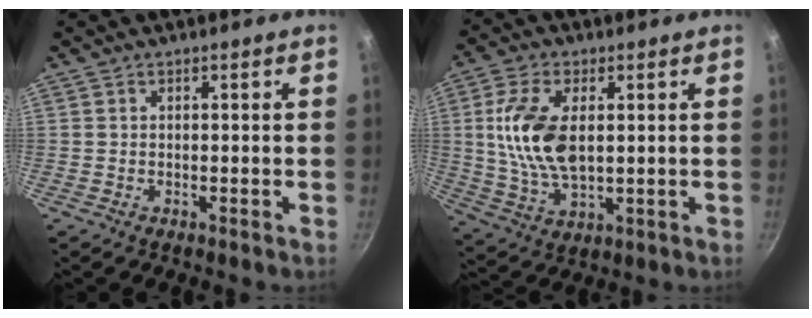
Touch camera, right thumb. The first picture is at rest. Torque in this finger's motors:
{"motor_torque": [-0.99, 1.37, 1.00, 0.78, 0.16]}